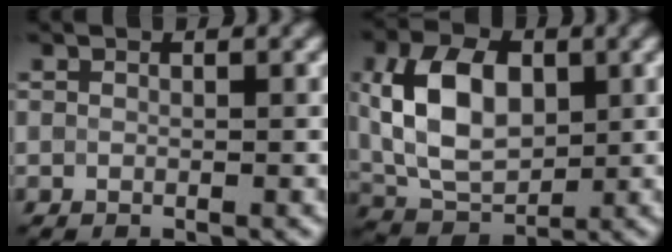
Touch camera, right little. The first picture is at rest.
{"total": 8.3, "force": [1.3, 5.2, 6.3], "torque": [-0.134, 0.013, 0.021]}